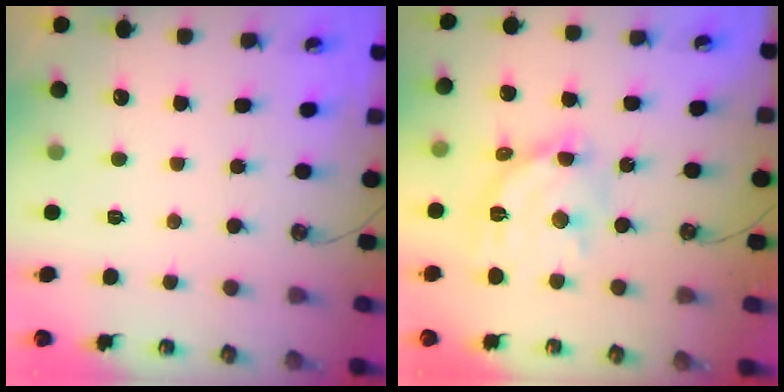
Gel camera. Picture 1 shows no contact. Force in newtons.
{"total": 14.2, "press": 14.1, "slide": 1.2}